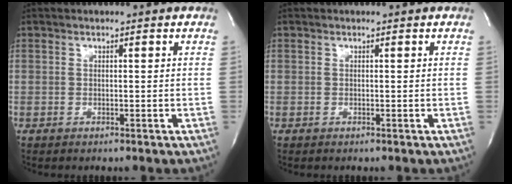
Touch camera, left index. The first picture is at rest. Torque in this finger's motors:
{"motor_torque": [0.01, 0.00, -0.01, 0.00]}